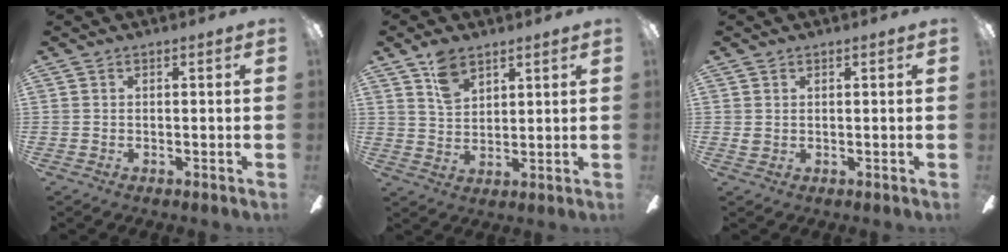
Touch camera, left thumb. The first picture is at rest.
{"total": 6.5, "force": [4.5, 3.2, 3.3], "torque": [-0.061, -0.014, 0.083]}
{"total": 1.1, "force": [0.6, 0.9, 0.3], "torque": [-0.006, 0.003, 0.011]}